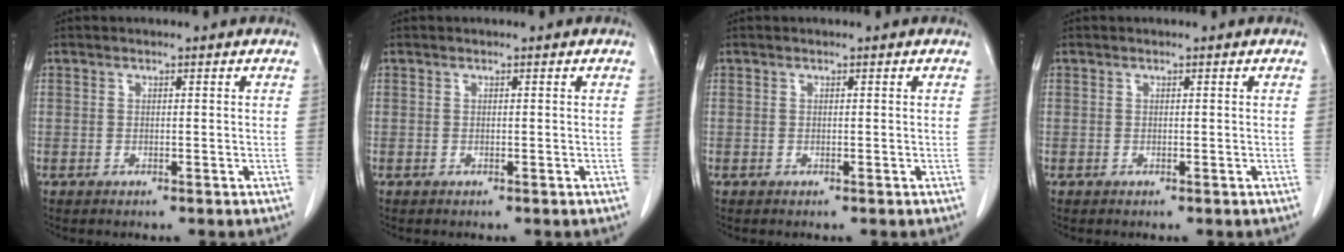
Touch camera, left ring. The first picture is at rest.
{"total": 0.0}
{"total": 0.0}
{"total": 0.0}